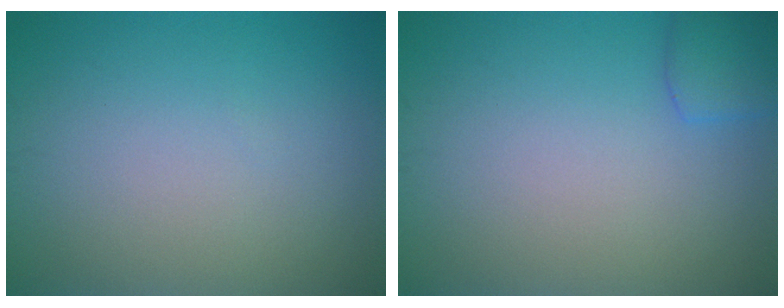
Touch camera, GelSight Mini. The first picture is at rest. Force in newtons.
{"total": 2.0, "press": 2.0, "slide": 0.1}